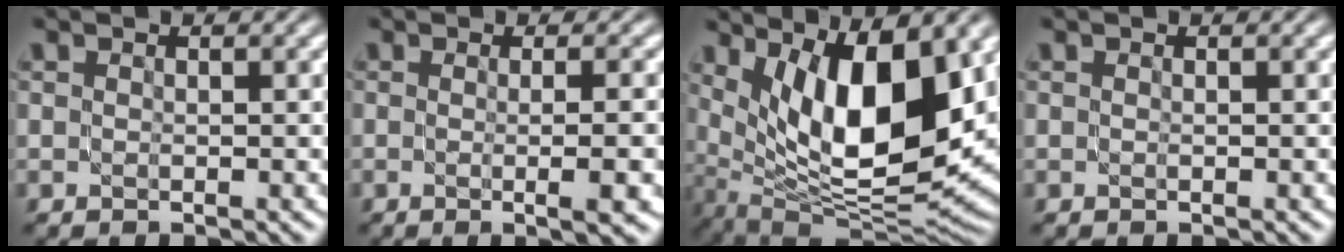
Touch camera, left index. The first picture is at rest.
{"total": 5.1, "force": [-0.3, 1.6, 4.8], "torque": [-0.039, 0.009, -0.012]}
{"total": 13.9, "force": [3.8, 5.4, 12.3], "torque": [-0.190, -0.017, 0.069]}
{"total": 0.0}